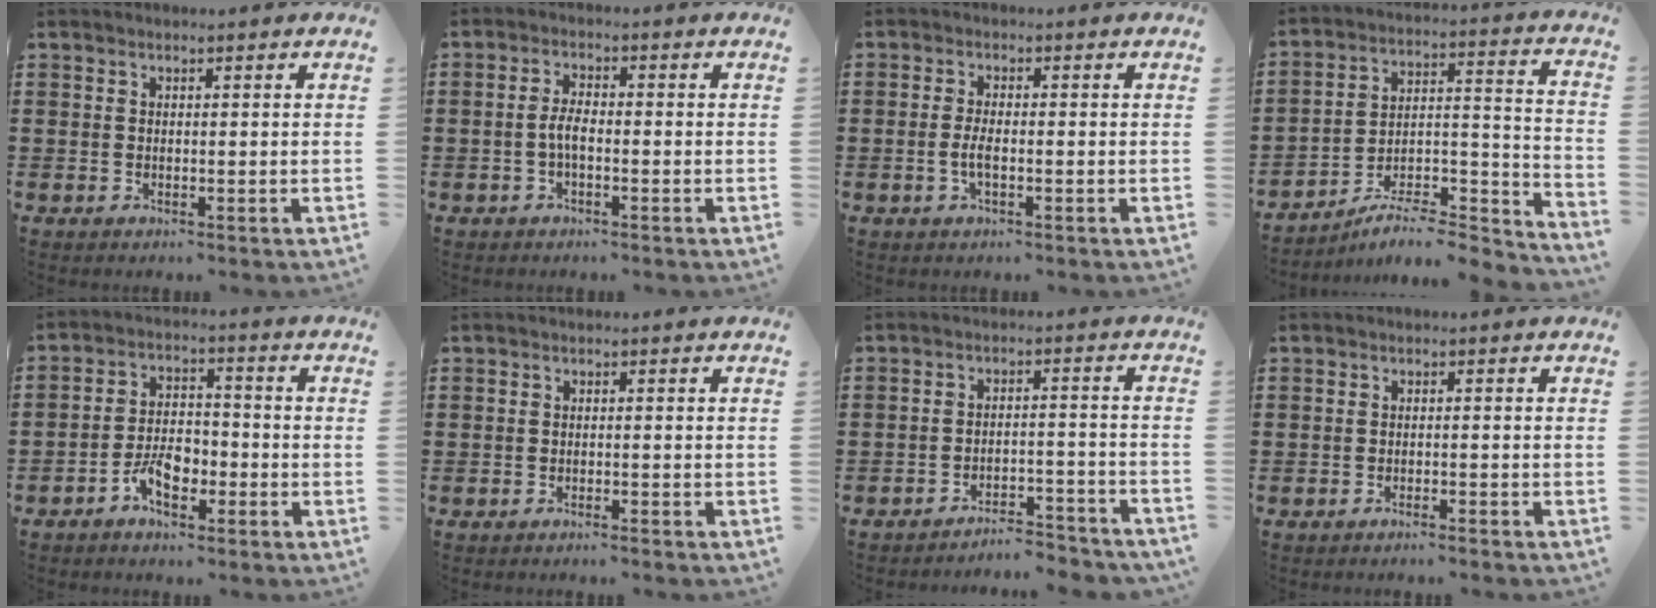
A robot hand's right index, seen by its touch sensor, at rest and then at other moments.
{"total": 3.1, "force": [-1.0, 0.9, 2.8], "torque": [-0.065, -0.001, -0.024]}
{"total": 3.9, "force": [-1.2, 1.3, 3.5], "torque": [-0.086, -0.005, -0.027]}
{"total": 6.5, "force": [-5.8, 1.3, 2.8], "torque": [-0.038, -0.003, -0.112]}
{"total": 5.7, "force": [-3.3, 2.7, 3.8], "torque": [-0.085, 0.002, -0.064]}
{"total": 1.0, "force": [-0.9, -0.2, 0.1], "torque": [-0.003, 0.000, -0.019]}
{"total": 4.5, "force": [-4.5, 0.0, 0.8], "torque": [-0.018, 0.002, -0.094]}
{"total": 1.4, "force": [-1.3, -0.3, 0.3], "torque": [-0.005, 0.001, -0.025]}